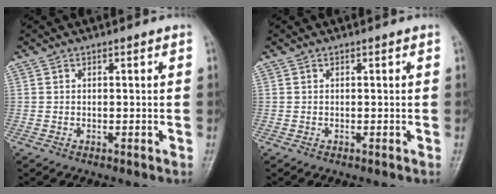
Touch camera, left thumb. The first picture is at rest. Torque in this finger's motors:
{"motor_torque": [0.00, 0.00, -0.14, 0.01, 0.00]}